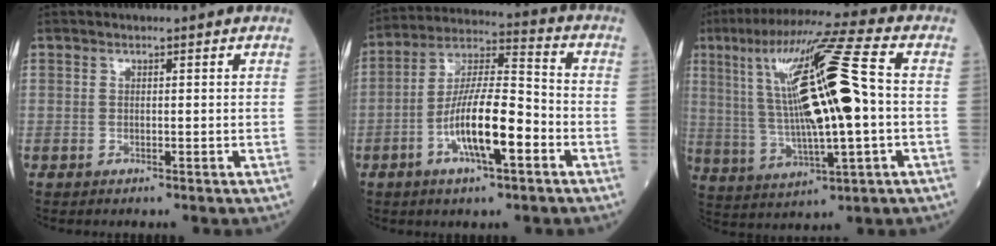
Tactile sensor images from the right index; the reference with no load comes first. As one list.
[{"total": 13.1, "force": [-4.5, 2.8, 12.0], "torque": [-0.233, 0.005, -0.079]}, {"total": 20.4, "force": [2.4, 1.7, 20.2], "torque": [-0.384, 0.025, 0.038]}]